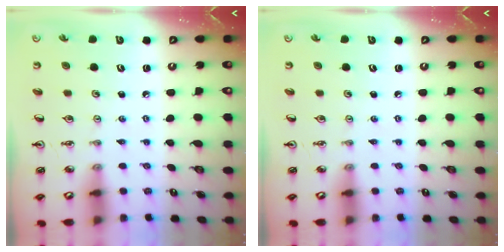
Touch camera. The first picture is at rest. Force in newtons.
{"total": 0.0}